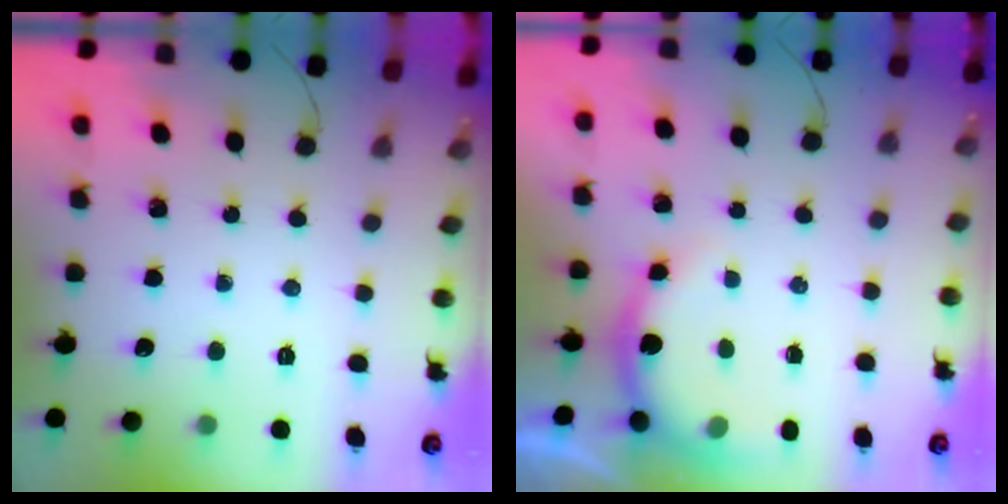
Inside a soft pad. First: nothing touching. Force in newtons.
{"total": 6.5, "press": 6.4, "slide": 0.6}